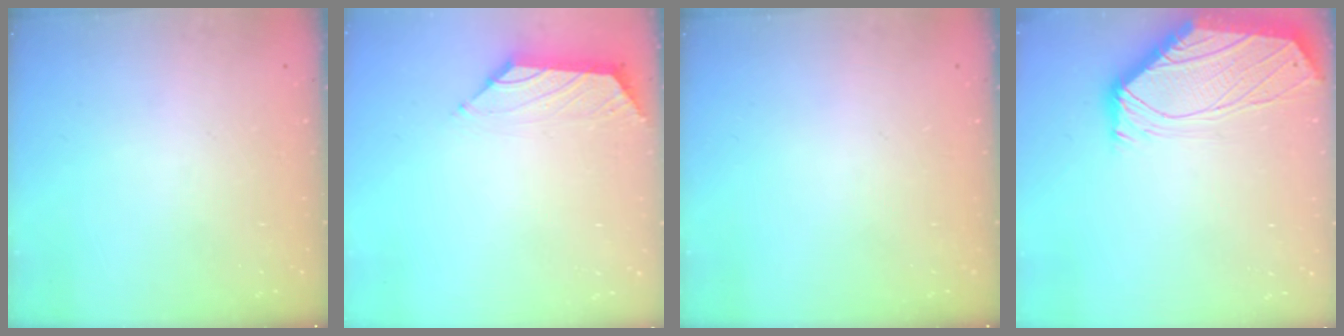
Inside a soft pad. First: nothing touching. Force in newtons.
{"total": 0.9, "press": 0.7, "slide": 0.5}
{"total": 0.0}
{"total": 0.5, "press": 0.4, "slide": 0.3}